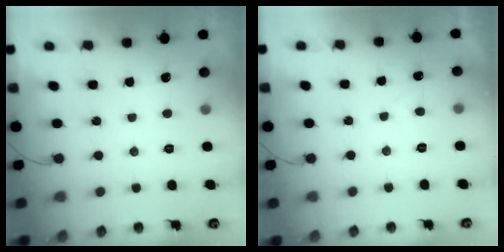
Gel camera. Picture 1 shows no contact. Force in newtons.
{"total": 1.2, "press": 1.0, "slide": 0.7}